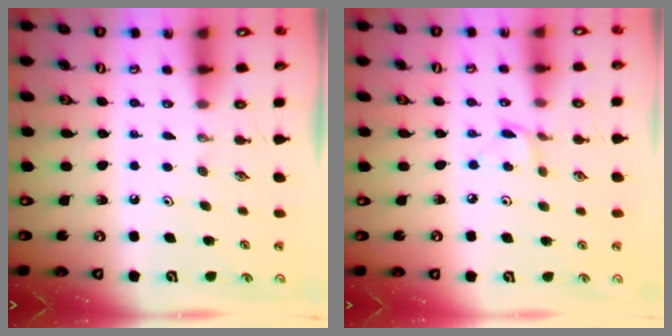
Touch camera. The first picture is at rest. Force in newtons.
{"total": 2.1, "press": 2.1, "slide": 0.3}